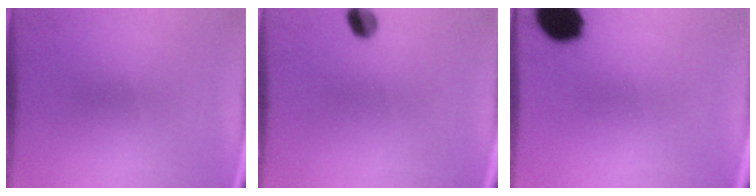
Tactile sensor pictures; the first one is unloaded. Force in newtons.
{"total": 3.5}
{"total": 11.9}